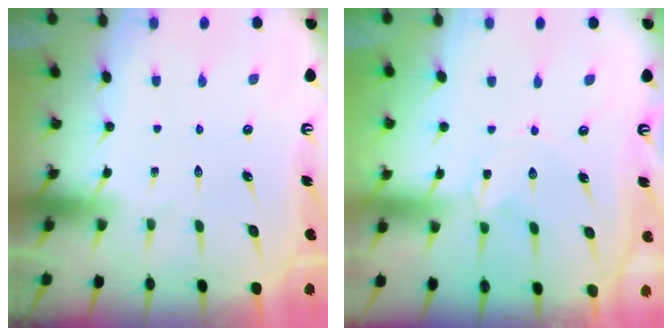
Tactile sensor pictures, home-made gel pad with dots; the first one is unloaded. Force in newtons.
{"total": 1.4, "press": 1.4, "slide": 0.3}